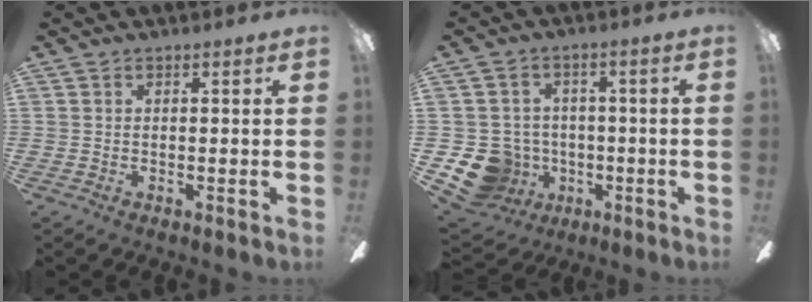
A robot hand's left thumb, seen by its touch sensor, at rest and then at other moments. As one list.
[{"total": 10.7, "force": [-3.8, 9.5, 3.4], "torque": [-0.098, 0.022, -0.060]}]